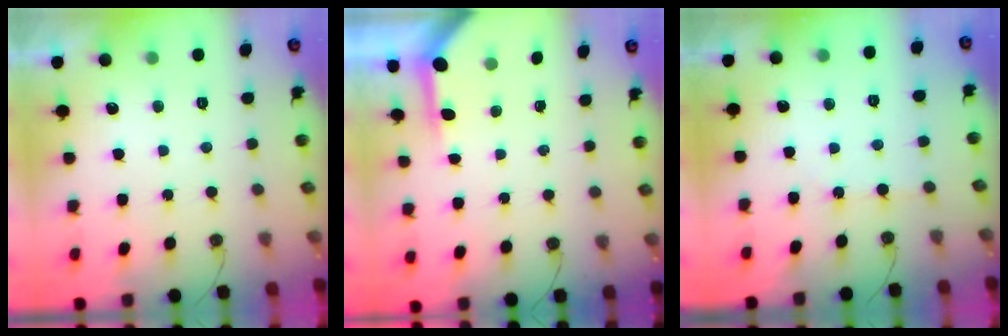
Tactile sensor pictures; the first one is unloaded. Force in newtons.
{"total": 3.9, "press": 3.8, "slide": 0.3}
{"total": 2.3, "press": 2.3, "slide": 0.4}